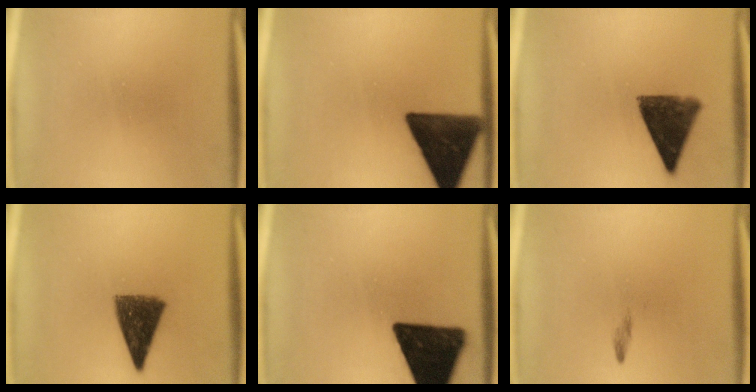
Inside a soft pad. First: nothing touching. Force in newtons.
{"total": 15.2}
{"total": 9.2}
{"total": 8.4}
{"total": 17.4}
{"total": 0.7}